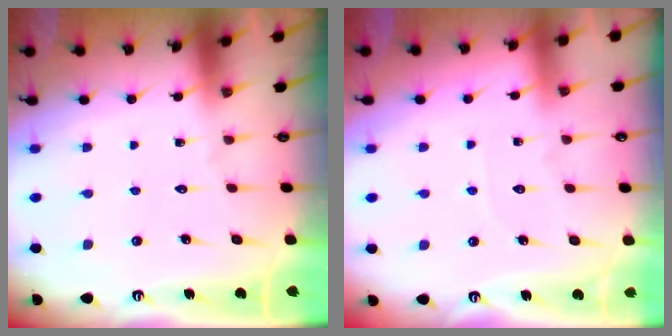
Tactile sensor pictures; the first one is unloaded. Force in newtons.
{"total": 2.2, "press": 2.2, "slide": 0.4}